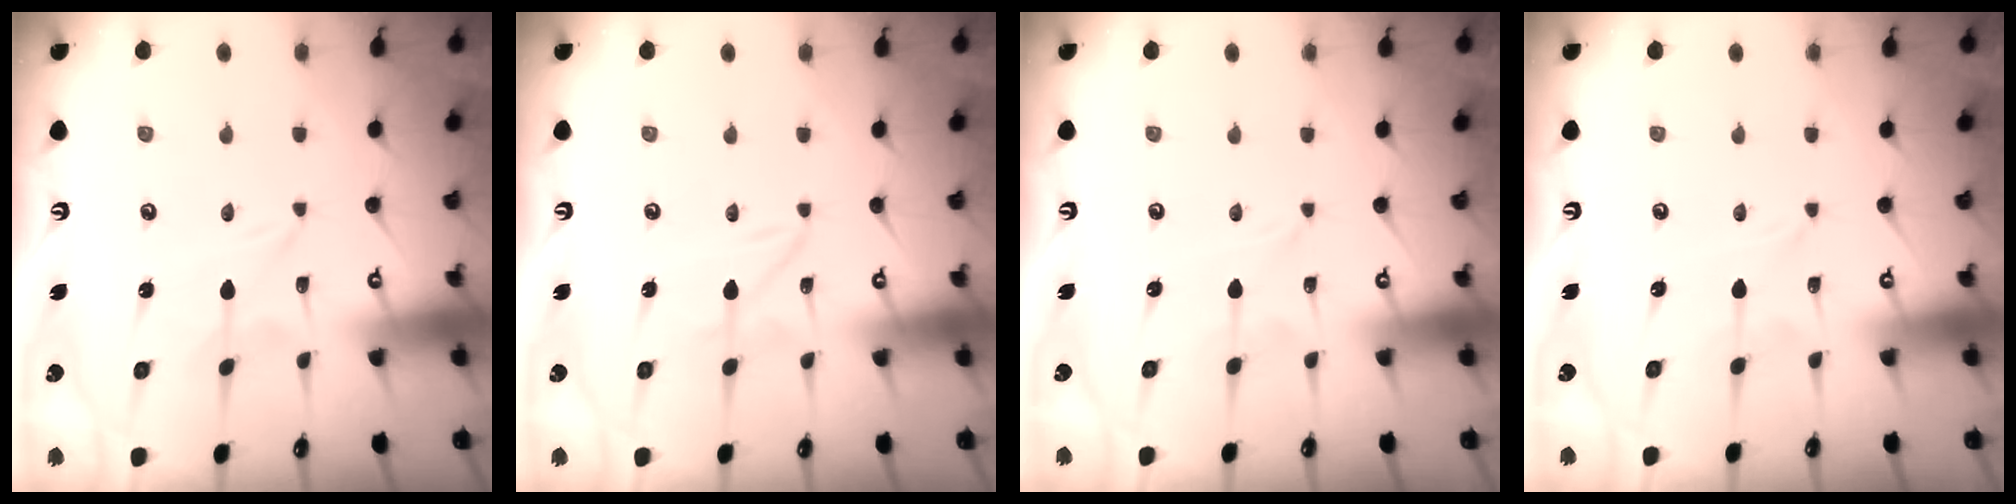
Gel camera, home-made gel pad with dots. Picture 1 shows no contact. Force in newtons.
{"total": 2.0, "press": 2.0, "slide": 0.2}
{"total": 0.0}
{"total": 0.0}